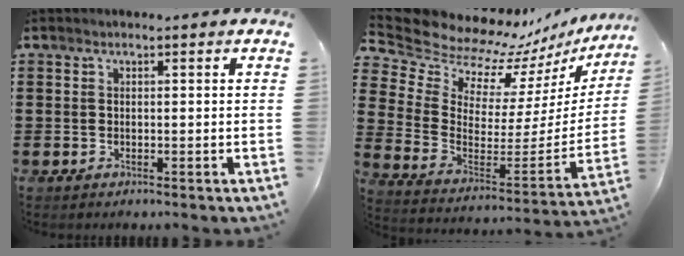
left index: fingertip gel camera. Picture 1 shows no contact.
{"total": 10.0, "force": [9.3, 3.4, 1.1], "torque": [-0.083, -0.084, 0.168]}